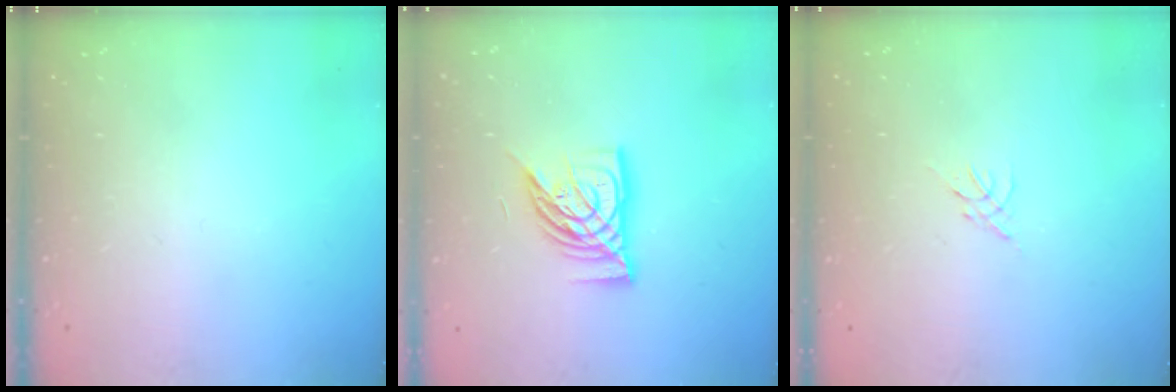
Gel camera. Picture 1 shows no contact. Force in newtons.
{"total": 11.6, "press": 11.5, "slide": 1.5}
{"total": 0.0}